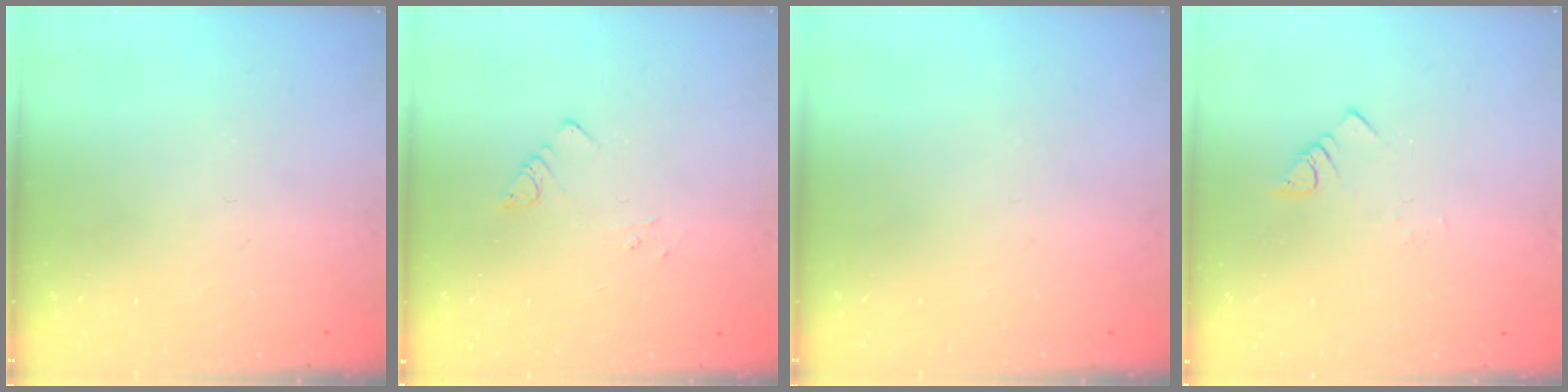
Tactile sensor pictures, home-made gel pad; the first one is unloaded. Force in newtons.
{"total": 3.0, "press": 3.0, "slide": 0.4}
{"total": 0.0}
{"total": 1.8, "press": 1.8, "slide": 0.3}